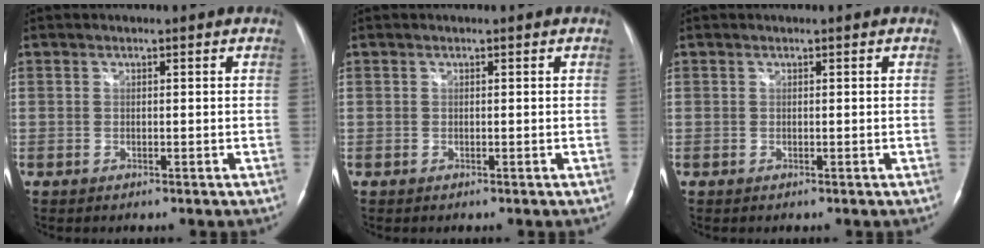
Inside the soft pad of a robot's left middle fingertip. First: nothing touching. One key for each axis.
{"total": 0.0}
{"total": 0.0}